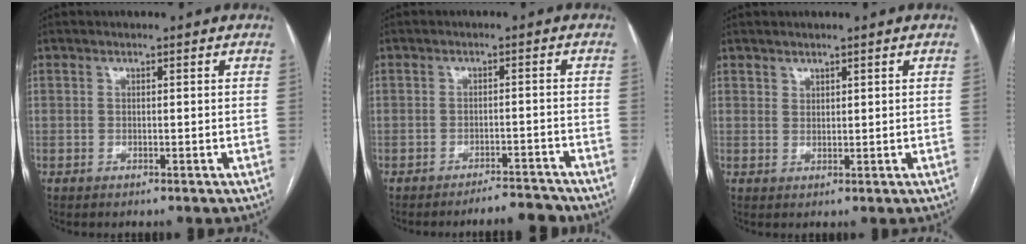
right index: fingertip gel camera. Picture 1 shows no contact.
{"total": 4.0, "force": [-4.0, 0.1, 0.4], "torque": [0.005, -0.002, -0.058]}
{"total": 4.6, "force": [3.3, 3.2, 0.2], "torque": [-0.004, 0.002, 0.069]}